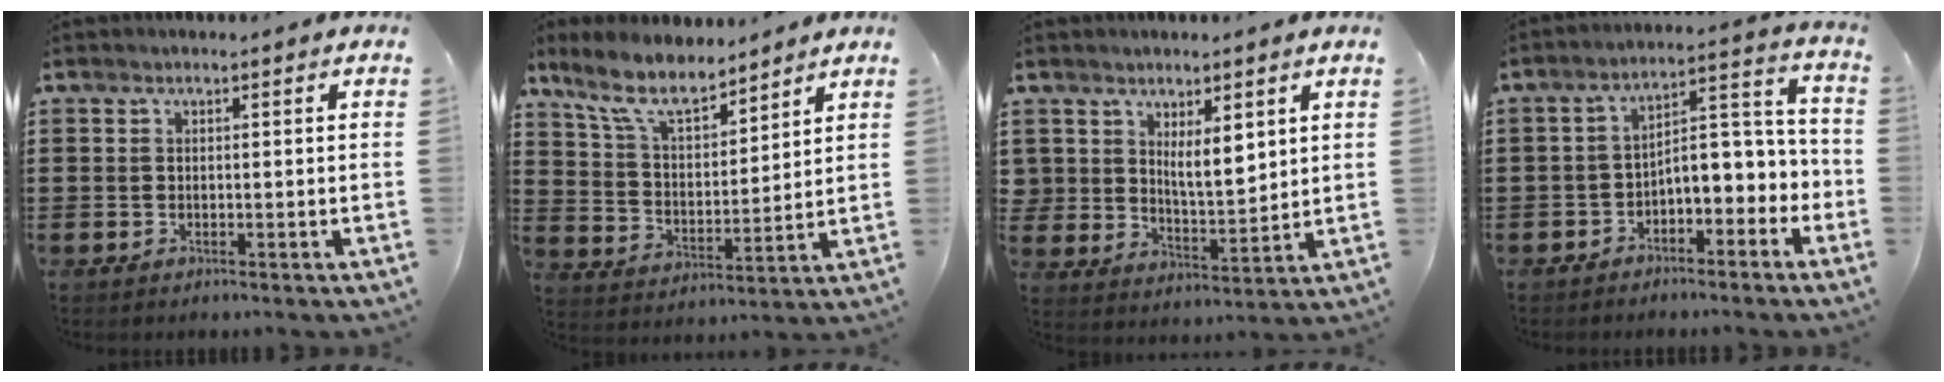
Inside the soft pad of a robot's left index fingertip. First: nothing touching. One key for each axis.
{"total": 9.3, "fx": 7.8, "fy": 2.6, "fz": 4.3, "tx": -0.112, "ty": -0.024, "tz": 0.143}
{"total": 5.5, "fx": 3.8, "fy": 2.8, "fz": 2.8, "tx": -0.054, "ty": -0.012, "tz": 0.066}
{"total": 4.7, "fx": -2.7, "fy": 2.3, "fz": 3.1, "tx": -0.066, "ty": -0.006, "tz": -0.061}